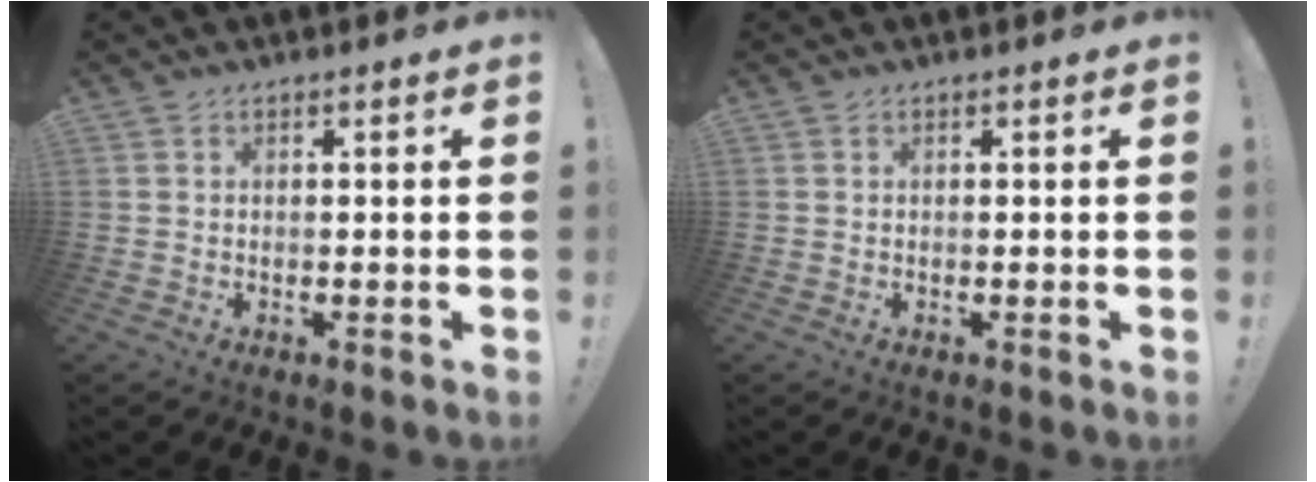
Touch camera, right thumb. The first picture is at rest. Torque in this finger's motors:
{"motor_torque": [0.00, 0.00, -0.01, 0.01, 0.03]}